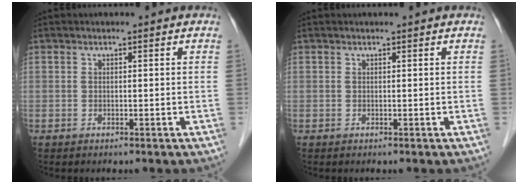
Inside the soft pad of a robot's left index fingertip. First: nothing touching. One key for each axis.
{"total": 0.0}